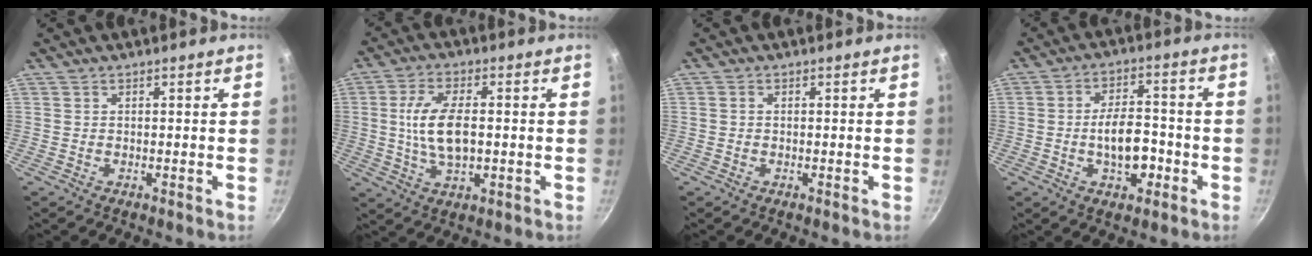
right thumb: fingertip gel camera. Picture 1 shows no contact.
{"total": 10.3, "force": [0.2, 5.1, 9.0], "torque": [-0.168, 0.008, 0.004]}
{"total": 0.6, "force": [-0.1, 0.5, 0.3], "torque": [-0.004, 0.004, -0.003]}
{"total": 9.5, "force": [-2.5, 5.3, 7.5], "torque": [-0.095, 0.026, -0.042]}